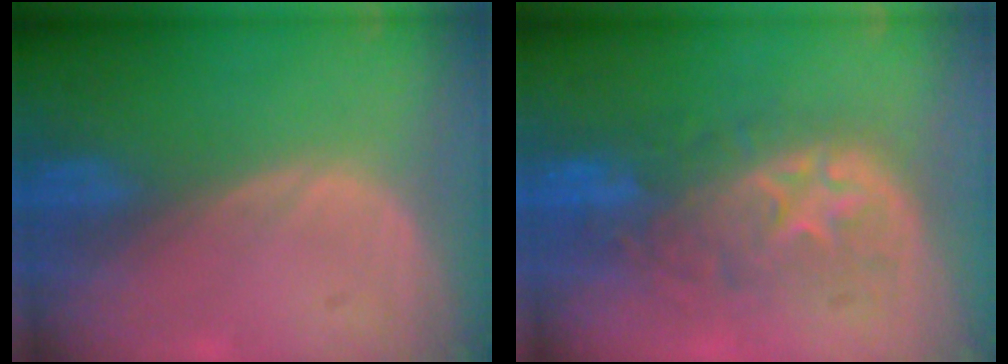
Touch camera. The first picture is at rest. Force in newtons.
{"total": 9.0, "press": 8.7, "slide": 2.3}